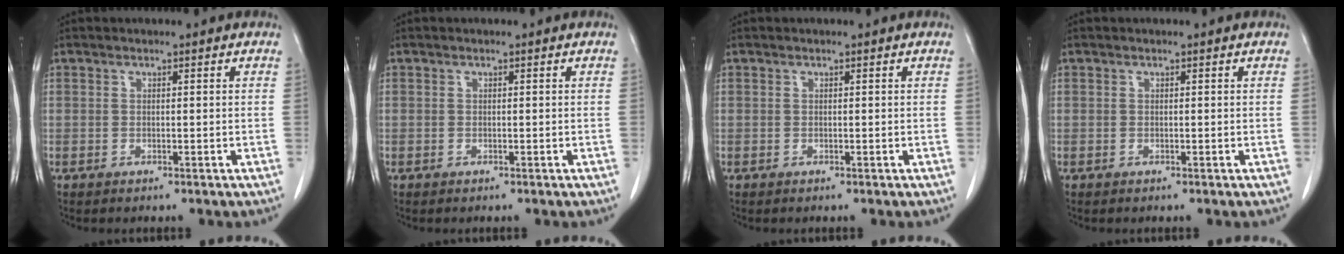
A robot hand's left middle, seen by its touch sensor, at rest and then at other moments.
{"total": 0.0}
{"total": 0.0}
{"total": 0.0}